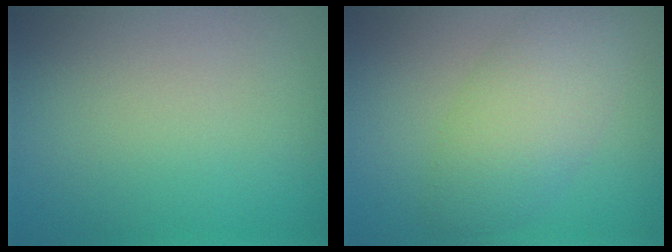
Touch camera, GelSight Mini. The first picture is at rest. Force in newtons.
{"total": 5.4, "press": 5.4, "slide": 0.1}